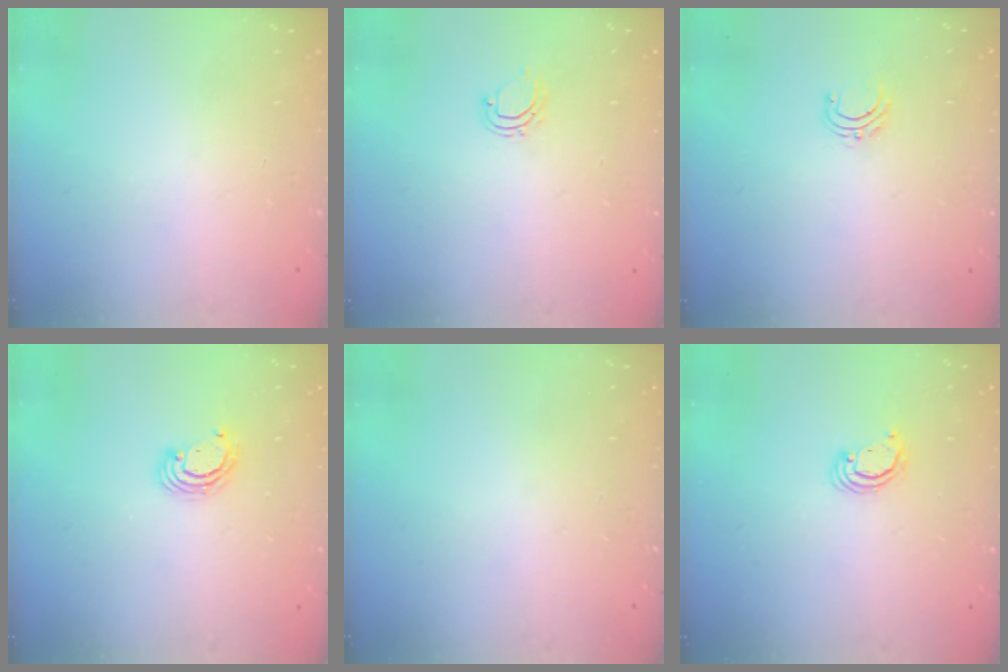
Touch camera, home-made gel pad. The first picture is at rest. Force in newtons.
{"total": 4.7, "press": 4.6, "slide": 0.6}
{"total": 4.3, "press": 4.3, "slide": 0.3}
{"total": 3.2, "press": 3.2, "slide": 0.1}
{"total": 0.0}
{"total": 2.4, "press": 2.4, "slide": 0.3}